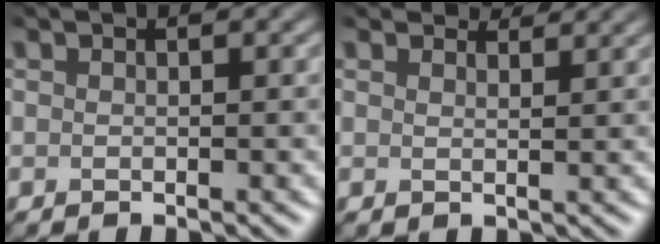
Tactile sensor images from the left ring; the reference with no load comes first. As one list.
[{"total": 3.0, "force": [2.8, 0.9, 0.7], "torque": [-0.021, 0.005, 0.035]}]